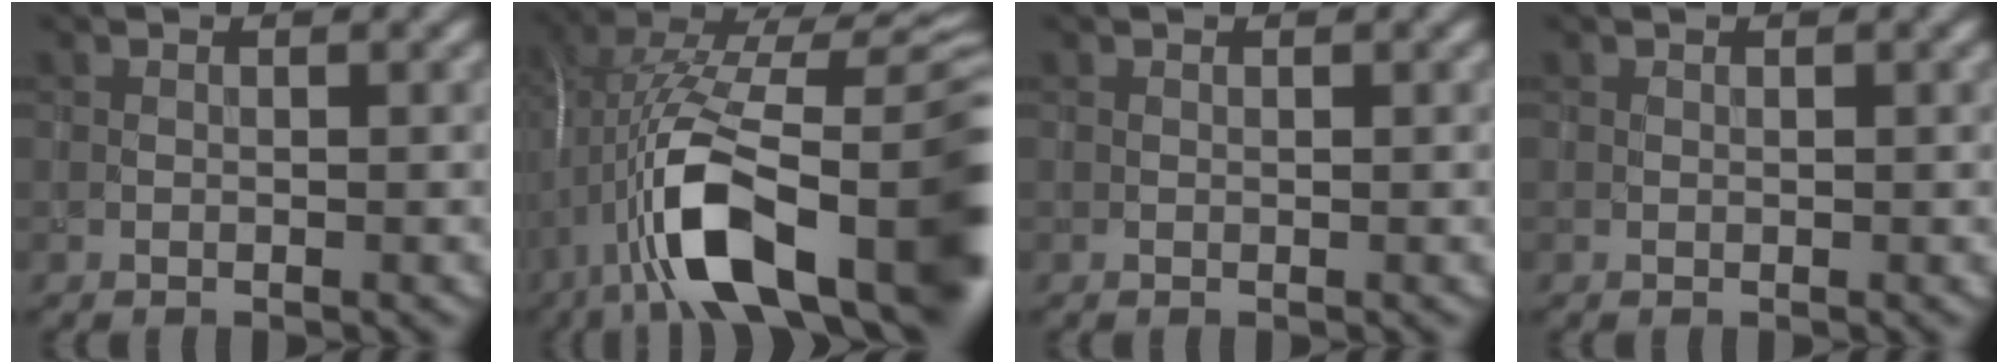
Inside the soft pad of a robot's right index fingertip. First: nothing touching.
{"total": 16.9, "force": [-3.1, 7.9, 14.7], "torque": [-0.255, 0.006, -0.041]}
{"total": 0.0}
{"total": 0.0}